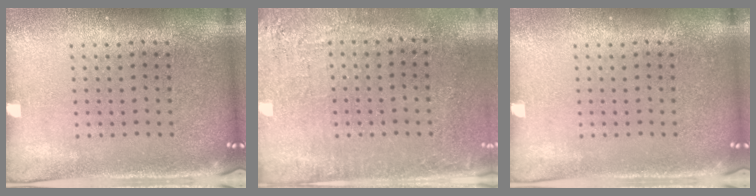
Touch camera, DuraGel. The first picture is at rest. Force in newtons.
{"total": 2.7, "press": 2.3, "slide": 1.3}
{"total": 0.0}